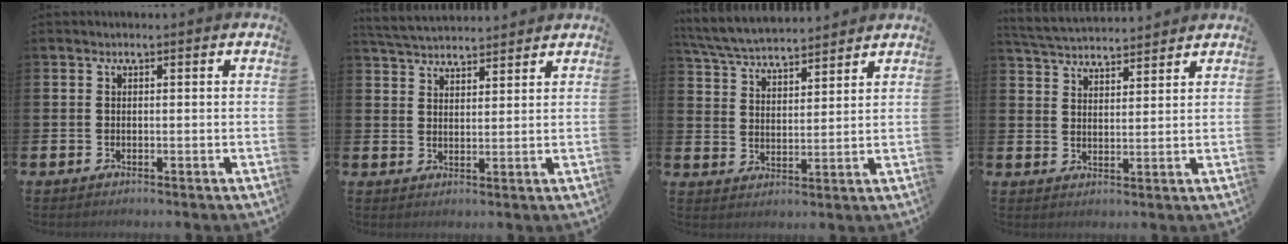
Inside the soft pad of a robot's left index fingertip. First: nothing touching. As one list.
[{"total": 4.3, "force": [4.2, 0.7, 0.4], "torque": [-0.021, -0.019, 0.078]}, {"total": 6.0, "force": [5.9, 0.8, 0.8], "torque": [-0.040, -0.034, 0.105]}, {"total": 4.5, "force": [4.5, 0.6, 0.1], "torque": [-0.018, -0.026, 0.080]}]